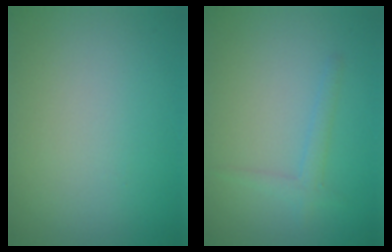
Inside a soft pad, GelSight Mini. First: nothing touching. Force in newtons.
{"total": 1.5, "press": 1.5, "slide": 0.1}